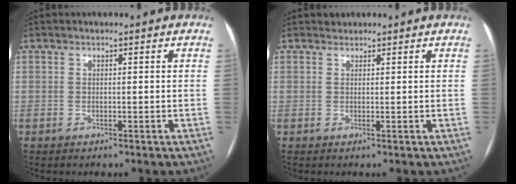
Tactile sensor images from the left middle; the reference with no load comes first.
{"total": 0.8, "force": [0.7, 0.4, -0.2], "torque": [0.000, 0.005, 0.010]}